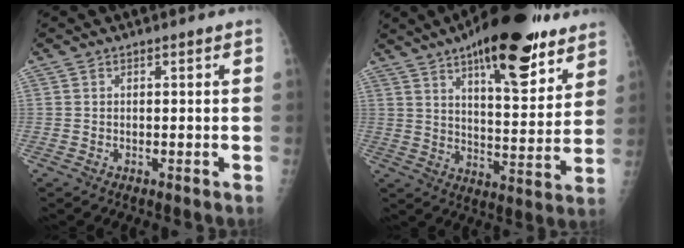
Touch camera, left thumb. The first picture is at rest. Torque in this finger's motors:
{"motor_torque": [0.91, 1.02, 1.51, -1.26, 0.18]}